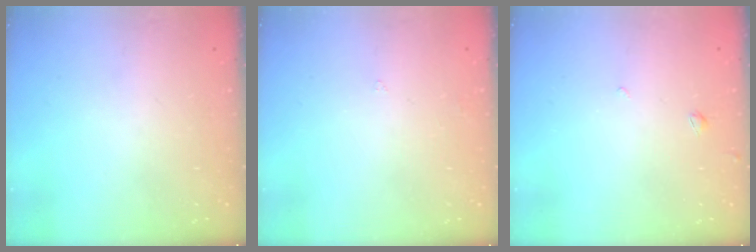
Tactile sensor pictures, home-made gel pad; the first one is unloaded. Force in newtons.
{"total": 2.3, "press": 2.3, "slide": 0.5}
{"total": 2.1, "press": 2.1, "slide": 0.5}